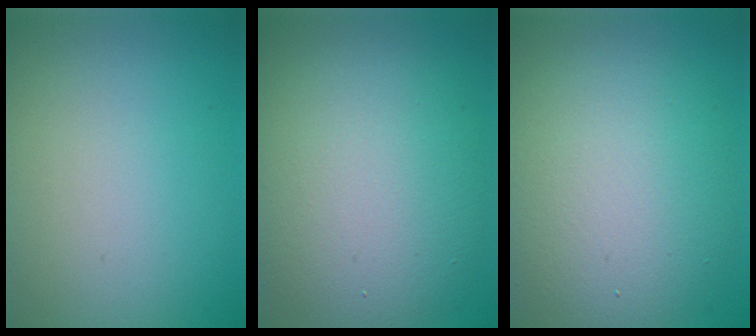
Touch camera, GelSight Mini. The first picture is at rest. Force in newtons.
{"total": 10.2, "press": 10.2, "slide": 0.5}
{"total": 9.6, "press": 9.5, "slide": 0.9}